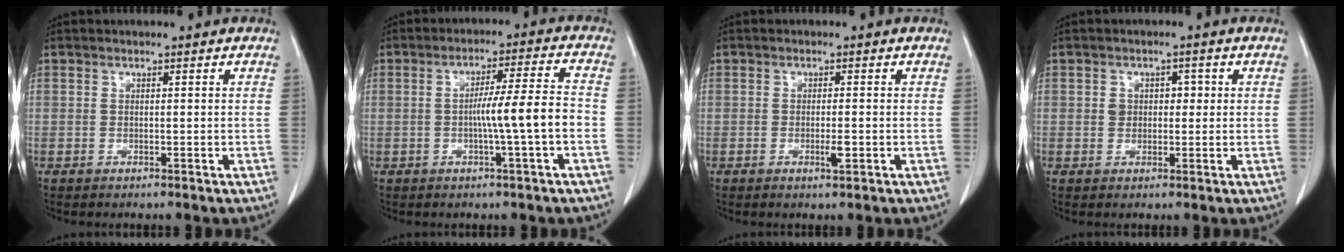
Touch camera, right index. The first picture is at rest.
{"total": 7.9, "force": [-1.7, -0.7, 7.7], "torque": [-0.122, 0.010, -0.028]}
{"total": 1.9, "force": [-0.6, 0.3, 1.8], "torque": [-0.033, -0.003, -0.009]}
{"total": 3.0, "force": [0.5, 2.2, 1.9], "torque": [-0.025, 0.012, 0.007]}